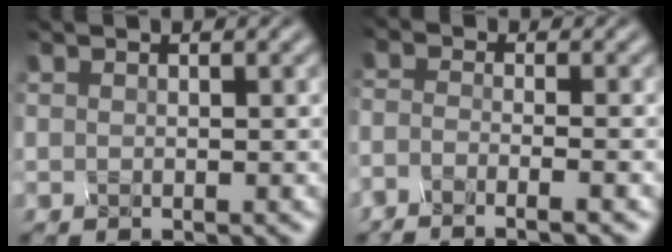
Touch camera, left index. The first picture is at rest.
{"total": 3.2, "force": [-2.6, 0.9, 1.6], "torque": [0.004, -0.003, -0.062]}